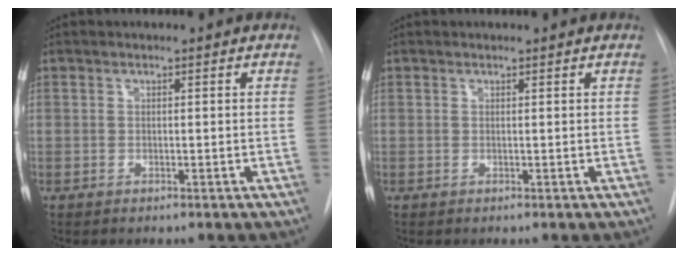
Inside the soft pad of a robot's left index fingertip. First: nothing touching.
{"total": 1.0, "force": [1.0, 0.0, 0.0], "torque": [-0.003, 0.004, 0.016]}